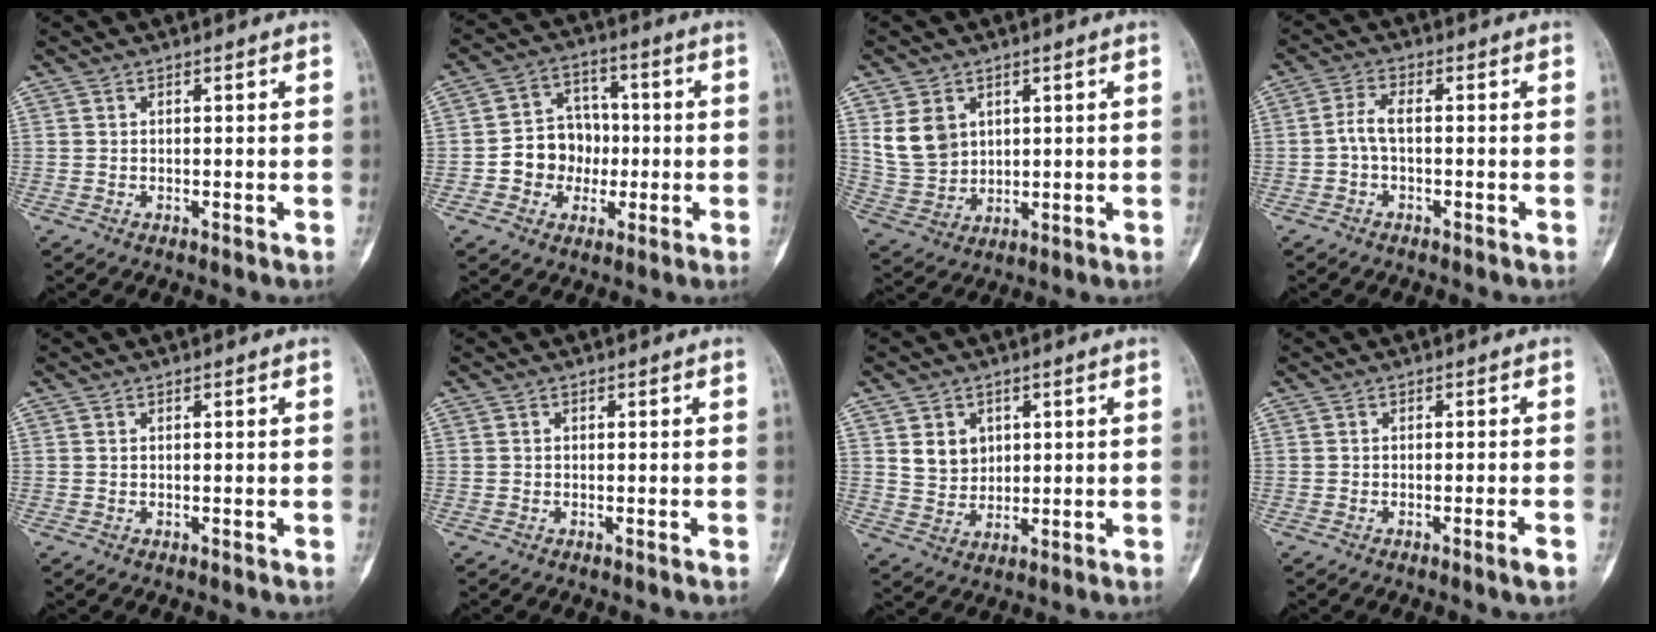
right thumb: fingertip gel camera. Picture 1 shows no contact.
{"total": 9.8, "force": [-1.5, 8.6, 4.5], "torque": [-0.021, 0.030, -0.032]}
{"total": 8.6, "force": [3.1, 6.6, 4.4], "torque": [-0.067, -0.014, 0.078]}
{"total": 3.3, "force": [-0.6, 1.5, 2.8], "torque": [-0.061, 0.013, -0.017]}
{"total": 0.0}
{"total": 0.0}
{"total": 5.8, "force": [1.9, 4.8, 2.6], "torque": [-0.020, -0.013, 0.042]}
{"total": 2.1, "force": [-1.2, -0.2, 1.7], "torque": [-0.027, -0.003, -0.021]}